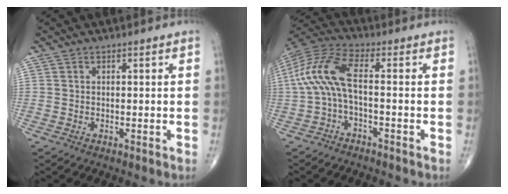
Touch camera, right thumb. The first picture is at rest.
{"total": 10.4, "force": [-0.8, 3.5, 9.7], "torque": [-0.228, 0.043, -0.021]}